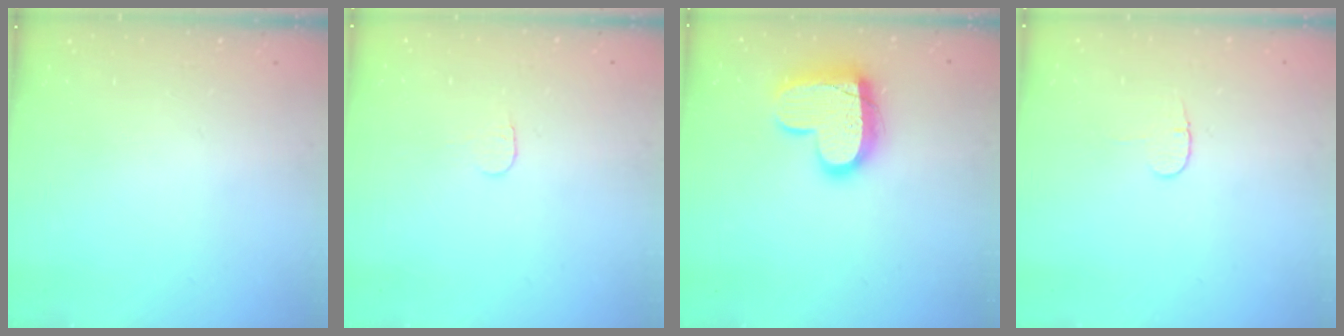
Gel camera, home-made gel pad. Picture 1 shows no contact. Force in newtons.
{"total": 3.8, "press": 3.8, "slide": 0.3}
{"total": 15.7, "press": 15.6, "slide": 1.1}
{"total": 3.7, "press": 3.6, "slide": 0.4}